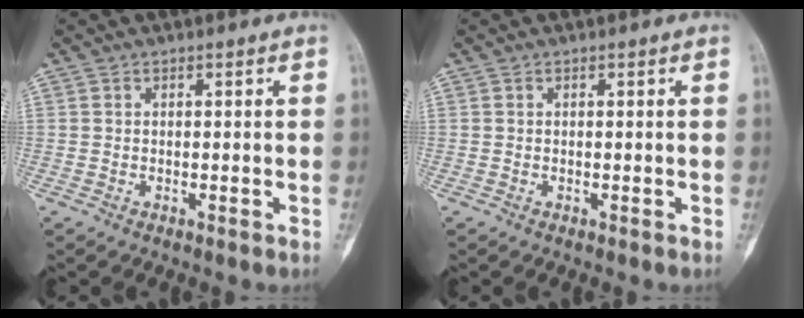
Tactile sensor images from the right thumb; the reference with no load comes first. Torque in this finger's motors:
{"motor_torque": [0.02, 0.02, 0.01, -0.02, 0.00]}